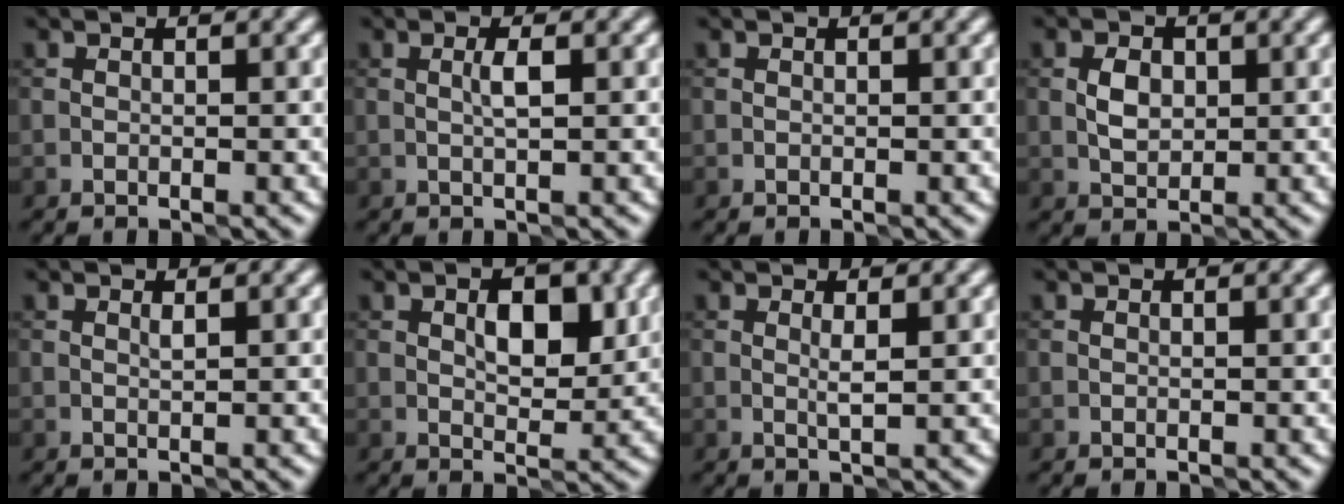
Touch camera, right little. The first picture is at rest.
{"total": 1.2, "force": [0.4, -0.1, 1.1], "torque": [-0.018, 0.005, 0.010]}
{"total": 0.0}
{"total": 2.2, "force": [0.4, 1.5, 1.6], "torque": [-0.028, 0.006, 0.009]}
{"total": 0.6, "force": [0.4, -0.1, 0.3], "torque": [-0.006, 0.002, 0.010]}
{"total": 3.9, "force": [0.9, 2.0, 3.3], "torque": [-0.048, 0.001, 0.017]}
{"total": 1.1, "force": [0.5, -0.1, 1.0], "torque": [-0.017, 0.003, 0.010]}
{"total": 0.0}